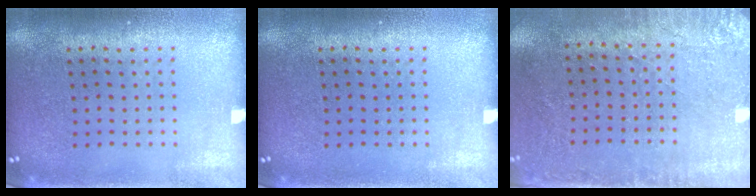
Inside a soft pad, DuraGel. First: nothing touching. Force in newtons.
{"total": 0.0}
{"total": 2.8, "press": 2.3, "slide": 1.6}